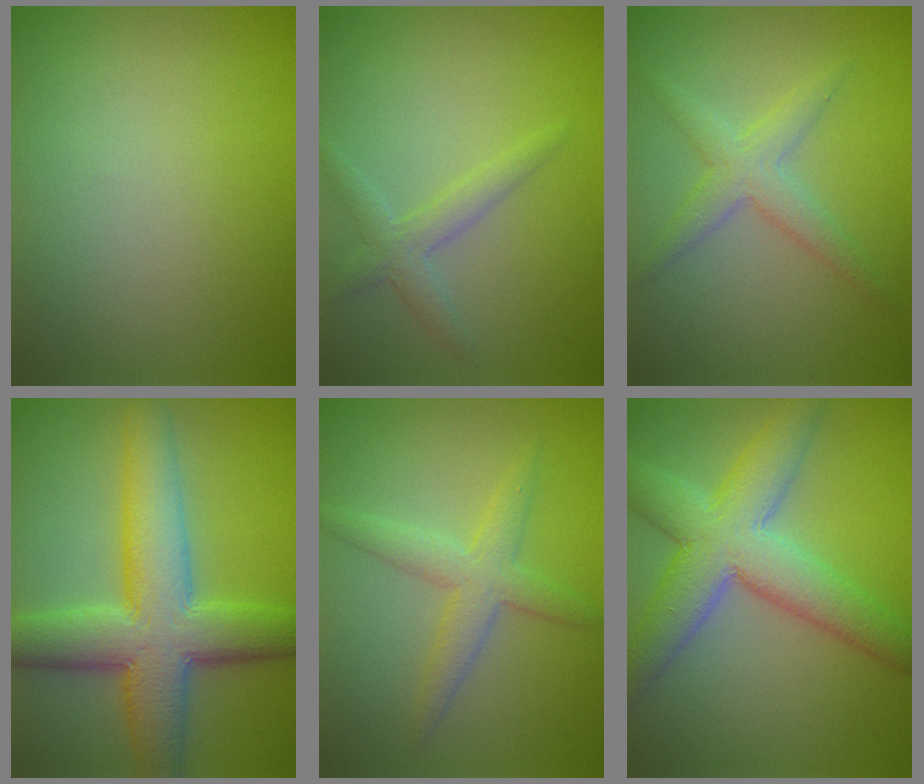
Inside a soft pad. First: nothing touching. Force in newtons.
{"total": 2.2, "press": 2.2, "slide": 0.1}
{"total": 2.9, "press": 2.9, "slide": 0.1}
{"total": 9.4, "press": 9.4, "slide": 0.3}
{"total": 3.2, "press": 3.2, "slide": 0.0}
{"total": 8.2, "press": 8.1, "slide": 0.4}